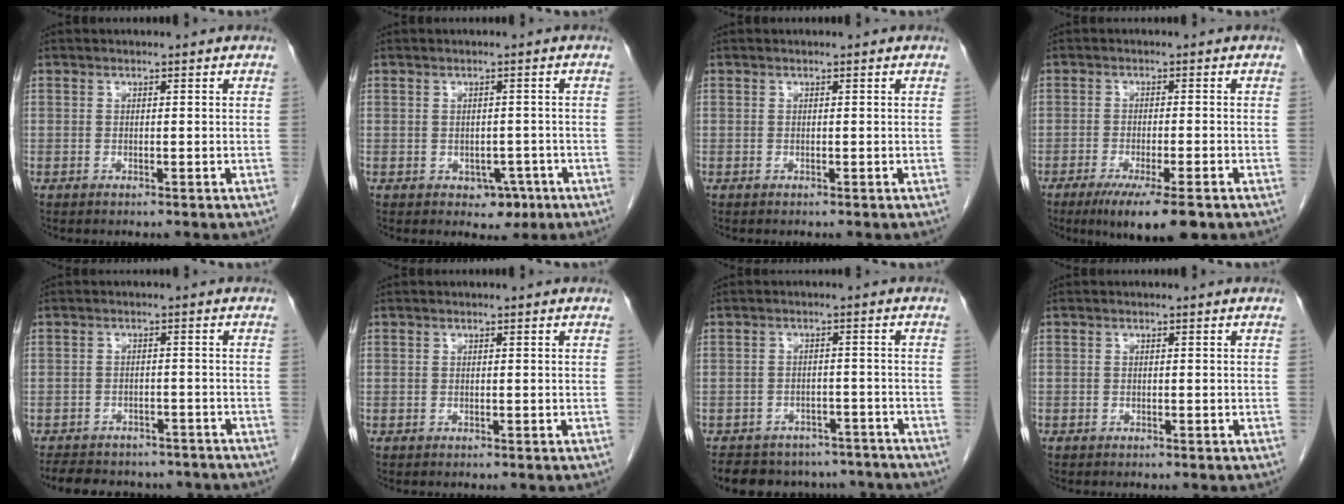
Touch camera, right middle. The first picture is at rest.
{"total": 3.1, "force": [-1.3, 2.3, 1.7], "torque": [-0.014, 0.004, -0.008]}
{"total": 0.0}
{"total": 8.8, "force": [-5.8, 1.1, 6.6], "torque": [-0.096, -0.019, -0.087]}
{"total": 15.7, "force": [-13.5, 6.0, 5.3], "torque": [-0.113, 0.001, -0.160]}
{"total": 0.0}
{"total": 15.4, "force": [-13.4, 6.3, 4.3], "torque": [-0.089, 0.007, -0.159]}
{"total": 0.7, "force": [-0.5, 0.4, 0.0], "torque": [-0.010, 0.002, -0.010]}